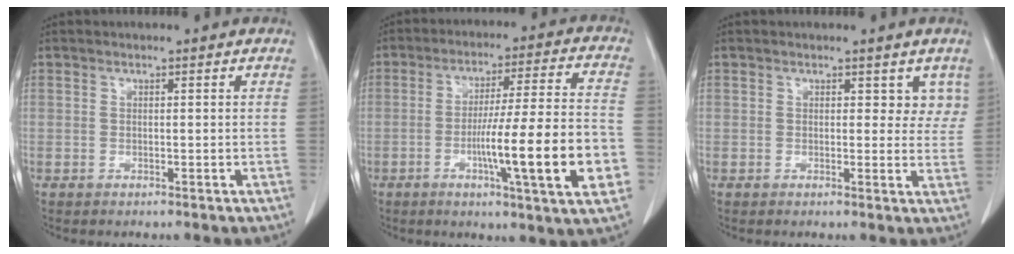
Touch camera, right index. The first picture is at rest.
{"total": 17.6, "force": [-4.8, 0.1, 16.9], "torque": [-0.236, -0.003, -0.073]}
{"total": 3.3, "force": [1.9, 2.2, 1.5], "torque": [0.004, -0.002, 0.019]}